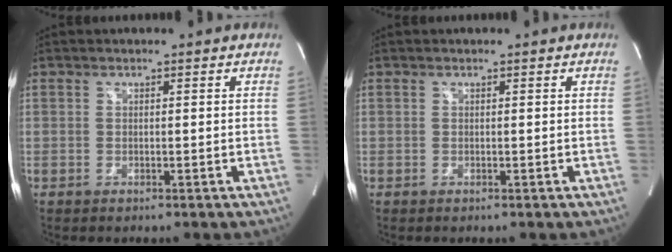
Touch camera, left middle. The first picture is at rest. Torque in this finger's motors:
{"motor_torque": [0.08, 0.09, 0.05, 0.00]}